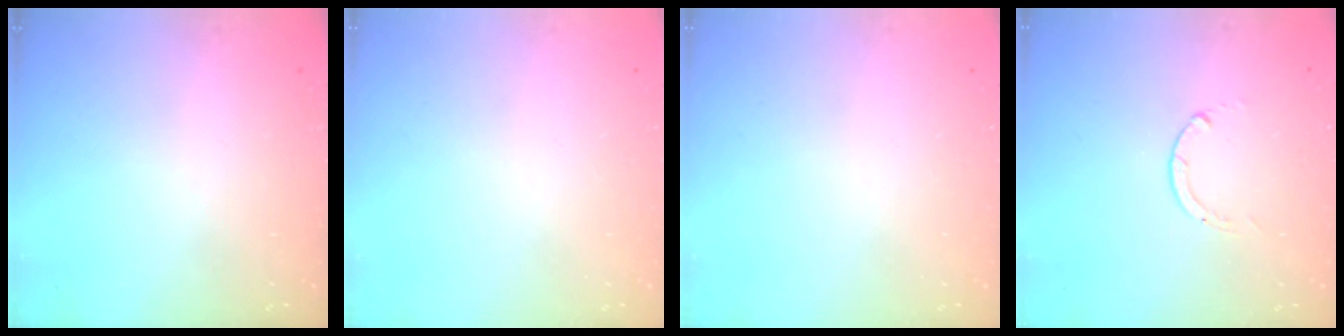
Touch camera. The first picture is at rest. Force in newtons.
{"total": 0.0}
{"total": 0.0}
{"total": 0.0}